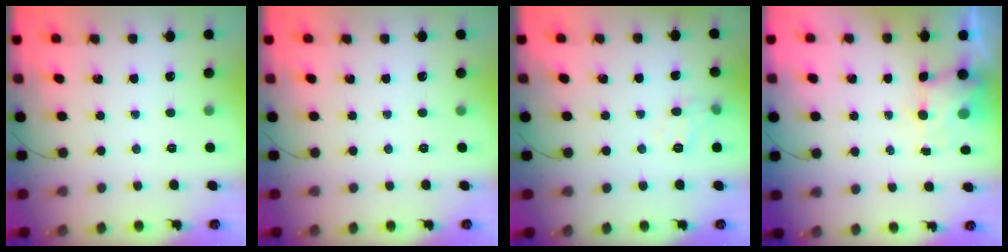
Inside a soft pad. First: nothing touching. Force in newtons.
{"total": 0.0}
{"total": 8.1, "press": 8.0, "slide": 1.1}
{"total": 4.4, "press": 4.3, "slide": 1.0}